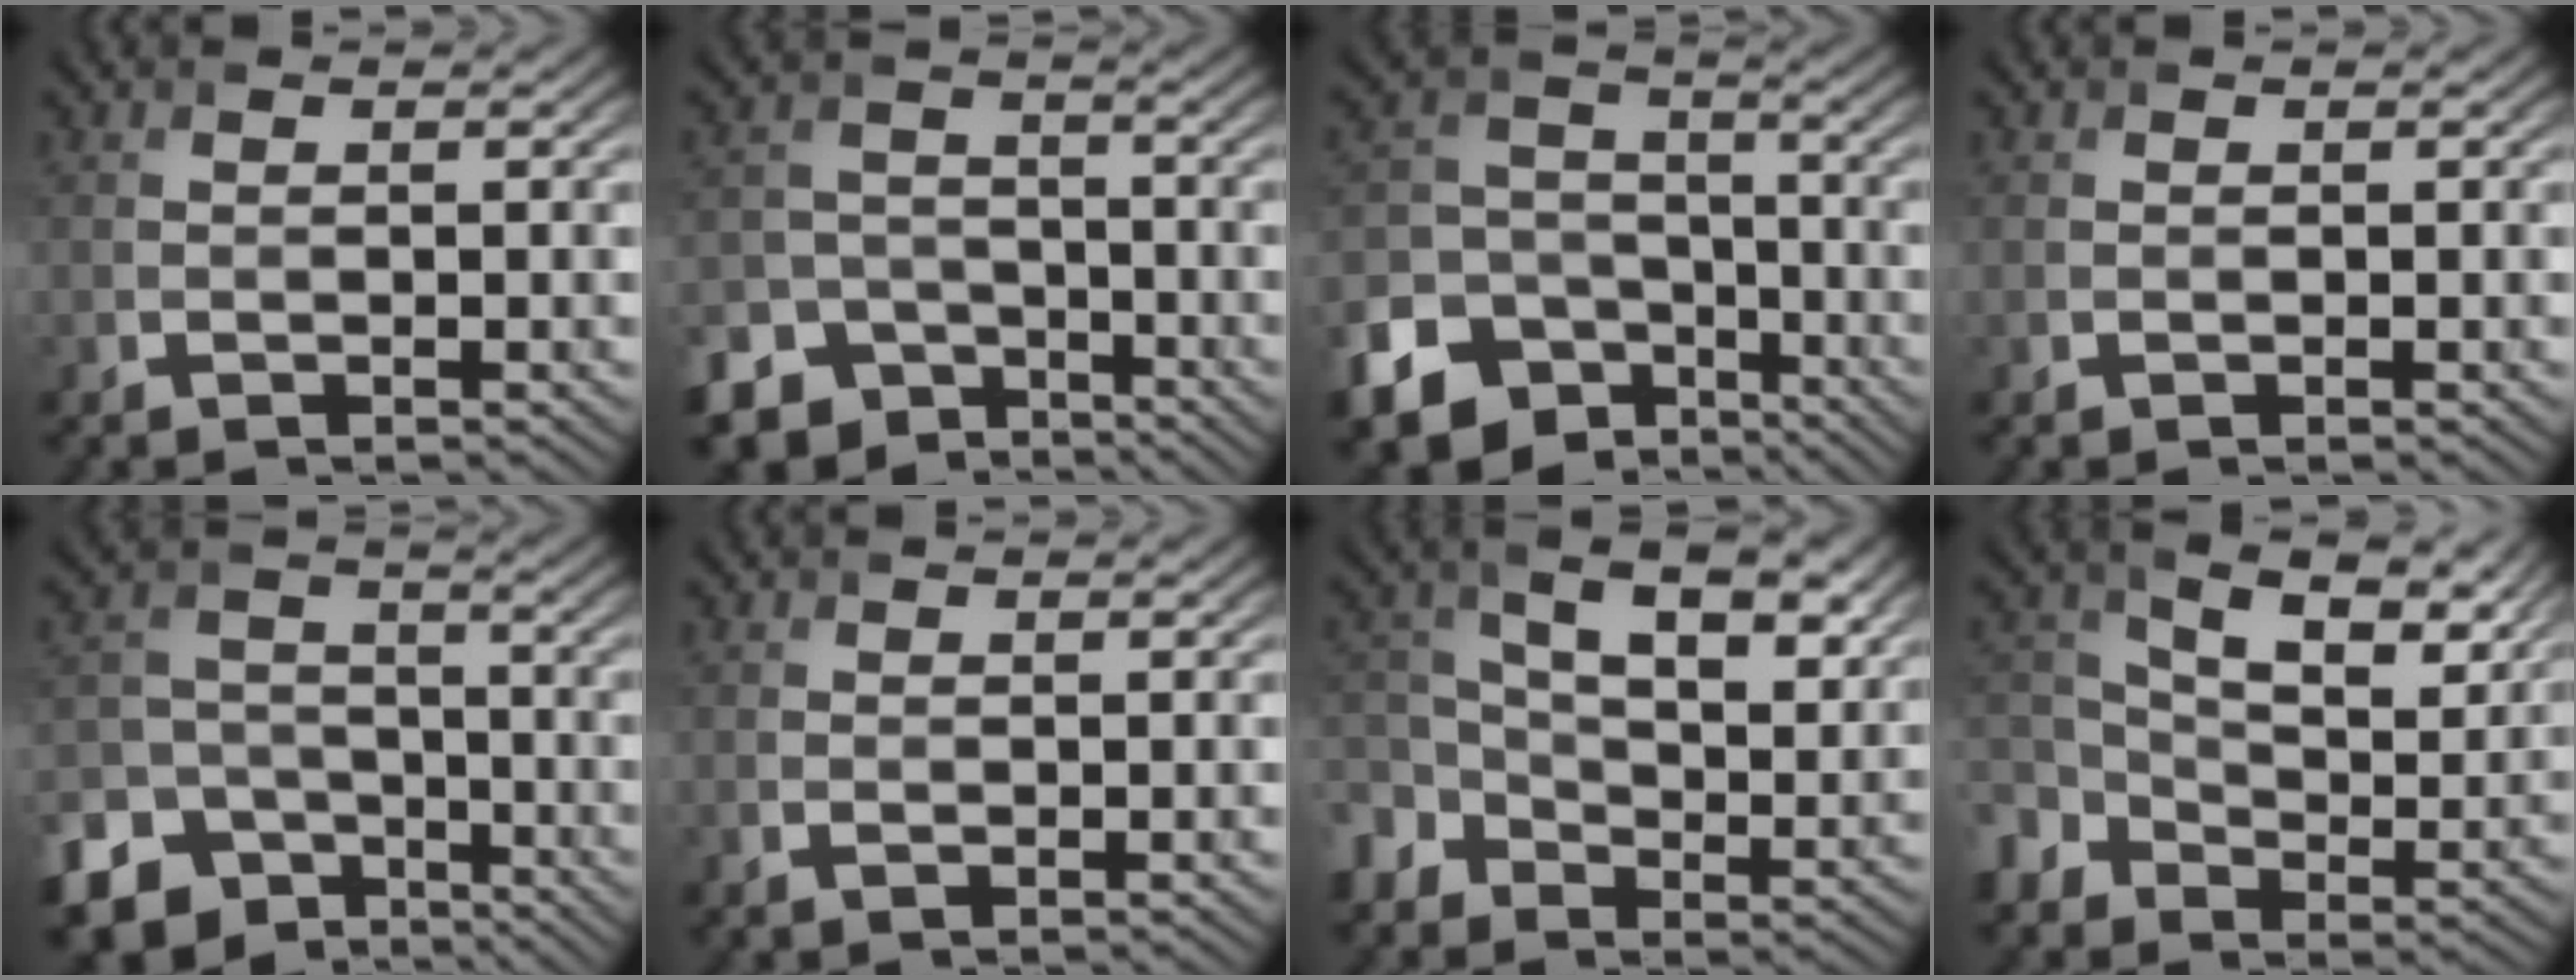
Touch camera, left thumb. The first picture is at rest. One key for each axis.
{"total": 10.3, "fx": -7.0, "fy": 7.1, "fz": 2.5, "tx": -0.075, "ty": -0.030, "tz": -0.124}
{"total": 14.4, "fx": -7.7, "fy": 10.7, "fz": 5.6, "tx": -0.172, "ty": -0.045, "tz": -0.136}
{"total": 0.0}
{"total": 12.8, "fx": -7.7, "fy": 9.4, "fz": 3.9, "tx": -0.126, "ty": -0.050, "tz": -0.129}
{"total": 0.6, "fx": 0.1, "fy": 0.4, "fz": 0.4, "tx": -0.008, "ty": -0.003, "tz": 0.003}
{"total": 9.7, "fx": 0.5, "fy": 6.6, "fz": 7.1, "tx": -0.137, "ty": 0.001, "tz": -0.002}
{"total": 10.3, "fx": 1.9, "fy": 7.5, "fz": 6.8, "tx": -0.144, "ty": -0.010, "tz": 0.030}